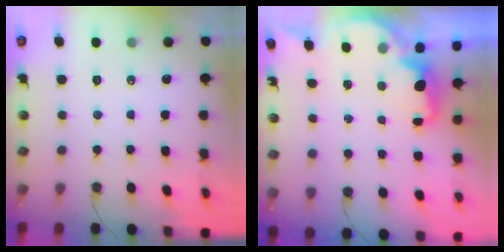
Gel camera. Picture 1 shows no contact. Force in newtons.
{"total": 2.4, "press": 2.2, "slide": 0.8}